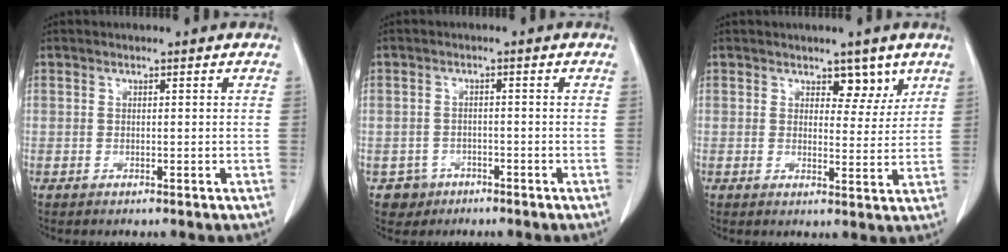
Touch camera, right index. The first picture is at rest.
{"total": 3.2, "force": [-1.7, 2.7, -0.3], "torque": [0.009, 0.013, -0.028]}
{"total": 4.0, "force": [2.7, 2.1, 2.1], "torque": [-0.015, -0.005, 0.038]}